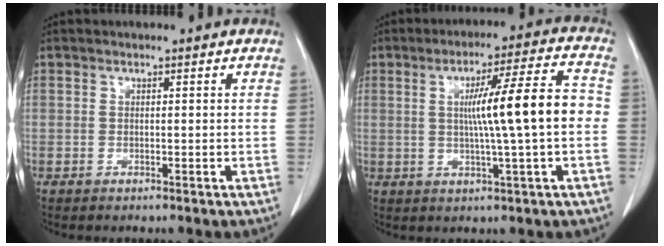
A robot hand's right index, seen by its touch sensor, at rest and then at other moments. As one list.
[{"total": 11.7, "force": [0.0, -0.4, 11.7], "torque": [-0.180, 0.012, 0.000]}]